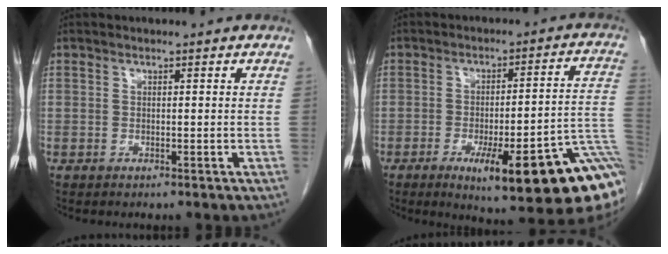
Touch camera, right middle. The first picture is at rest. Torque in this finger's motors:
{"motor_torque": [1.15, -0.99, 0.61, 0.13]}